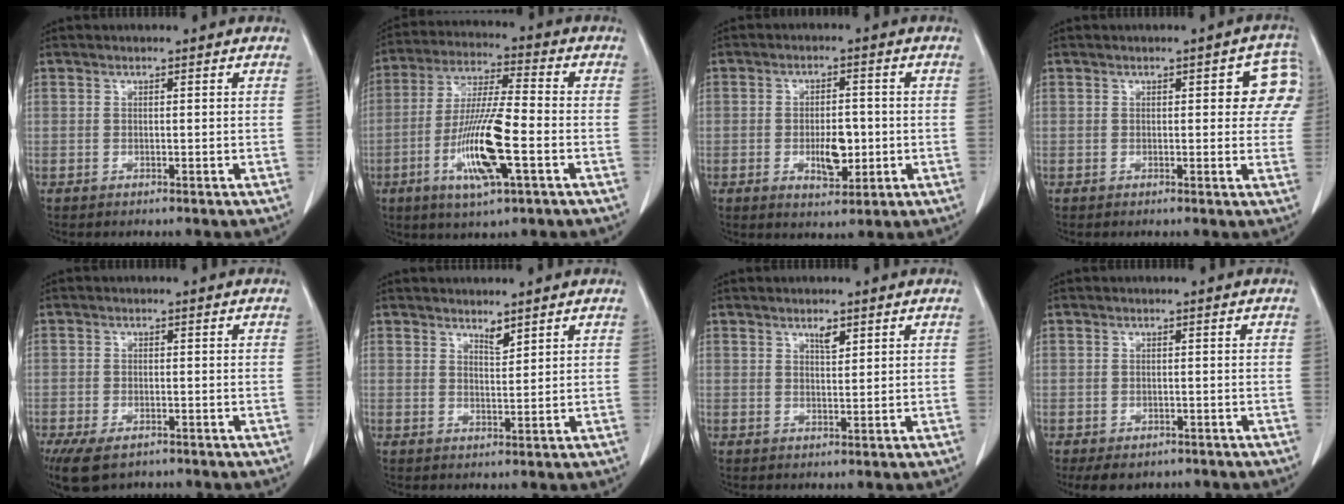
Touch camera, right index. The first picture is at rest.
{"total": 13.6, "force": [-4.3, 1.5, 12.8], "torque": [-0.251, -0.011, -0.079]}
{"total": 5.7, "force": [-1.2, 2.6, 5.0], "torque": [-0.080, -0.002, -0.012]}
{"total": 6.4, "force": [1.9, 2.9, 5.4], "torque": [-0.035, 0.016, 0.014]}
{"total": 7.2, "force": [-4.9, 3.4, 4.0], "torque": [-0.076, -0.011, -0.074]}
{"total": 1.9, "force": [1.7, 0.3, 0.9], "torque": [-0.016, -0.008, 0.032]}
{"total": 2.0, "force": [1.3, 0.6, 1.4], "torque": [-0.024, -0.003, 0.022]}
{"total": 5.2, "force": [-3.8, 3.1, 1.5], "torque": [-0.013, 0.001, -0.050]}